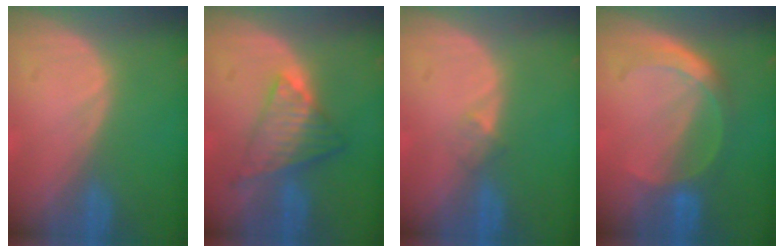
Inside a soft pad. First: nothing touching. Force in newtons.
{"total": 7.2, "press": 6.7, "slide": 2.7}
{"total": 1.5, "press": 1.2, "slide": 1.0}
{"total": 5.0, "press": 4.7, "slide": 1.8}